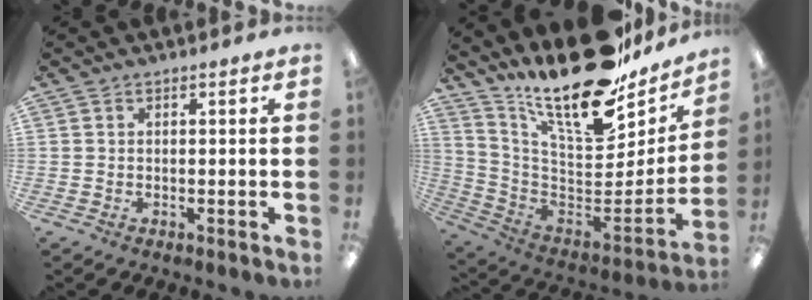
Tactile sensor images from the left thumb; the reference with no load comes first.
{"total": 20.7, "force": [15.6, 7.0, 11.6], "torque": [-0.170, -0.129, 0.263]}